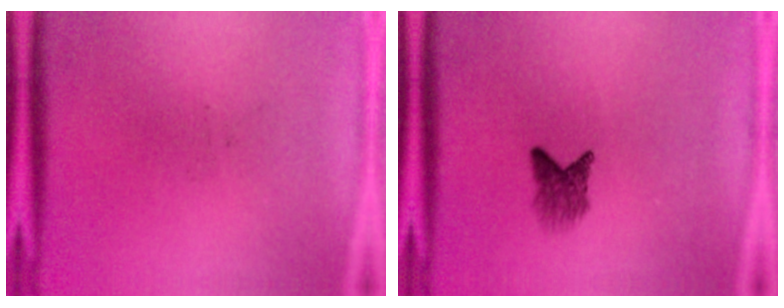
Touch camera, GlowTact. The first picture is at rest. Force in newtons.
{"total": 2.8}